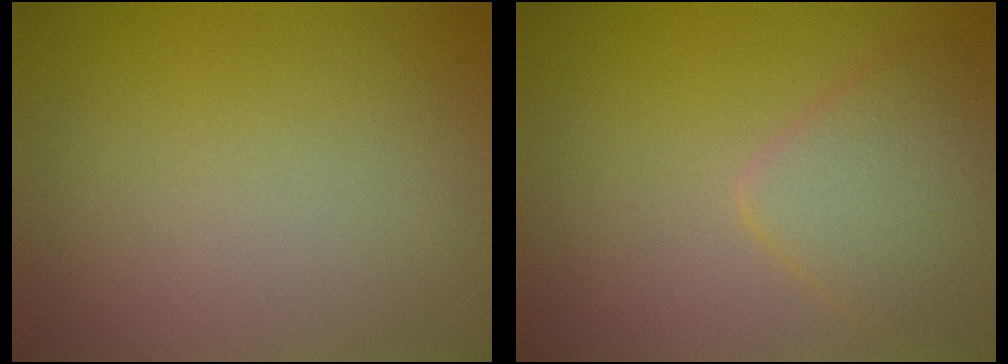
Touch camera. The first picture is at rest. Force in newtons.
{"total": 4.0, "press": 4.0, "slide": 0.2}